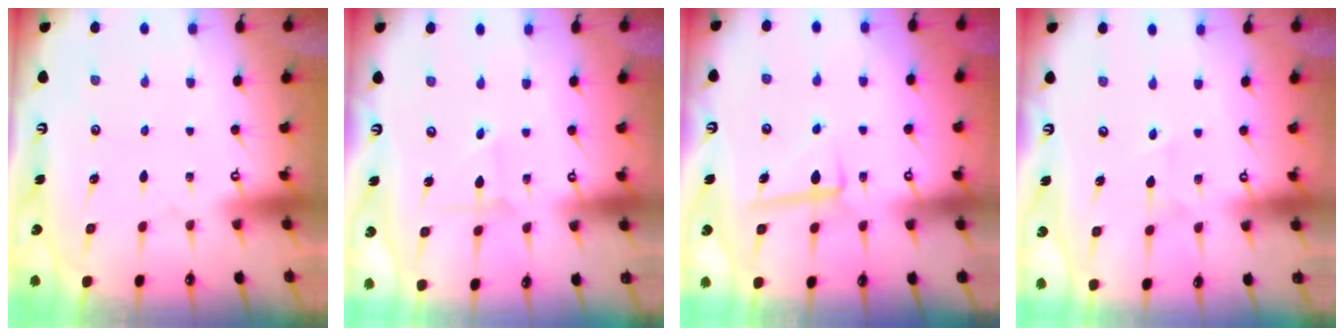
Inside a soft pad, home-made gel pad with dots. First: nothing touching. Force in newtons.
{"total": 1.9, "press": 1.9, "slide": 0.2}
{"total": 6.2, "press": 6.0, "slide": 1.2}
{"total": 2.7, "press": 2.5, "slide": 0.9}